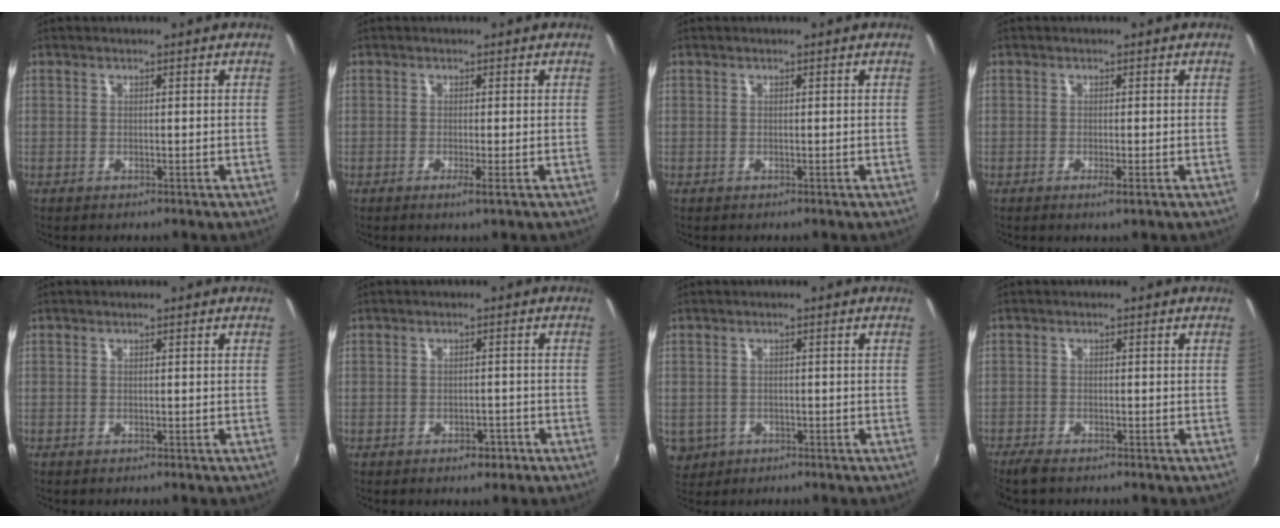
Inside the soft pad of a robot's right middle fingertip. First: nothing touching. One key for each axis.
{"total": 1.3, "fx": -0.5, "fy": -0.4, "fz": 1.1, "tx": -0.021, "ty": -0.006, "tz": -0.012}
{"total": 0.0}
{"total": 1.2, "fx": -0.6, "fy": -0.1, "fz": 1.1, "tx": -0.020, "ty": -0.005, "tz": -0.011}
{"total": 0.0}
{"total": 2.8, "fx": -1.9, "fy": 1.6, "fz": 1.3, "tx": -0.026, "ty": 0.000, "tz": -0.021}
{"total": 5.6, "fx": -1.6, "fy": 4.9, "fz": 2.1, "tx": -0.054, "ty": -0.008, "tz": -0.015}
{"total": 3.2, "fx": -2.8, "fy": 0.7, "fz": 1.5, "tx": -0.039, "ty": -0.014, "tz": -0.055}